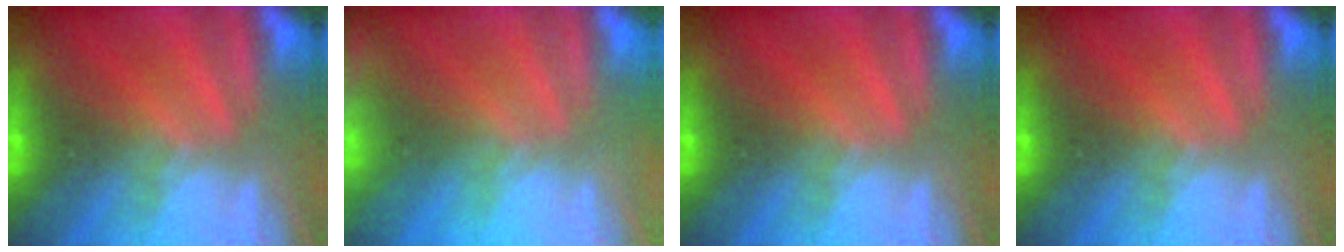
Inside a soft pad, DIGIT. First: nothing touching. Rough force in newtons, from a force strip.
{"total": 2.4}
{"total": 0.0}
{"total": 0.0}